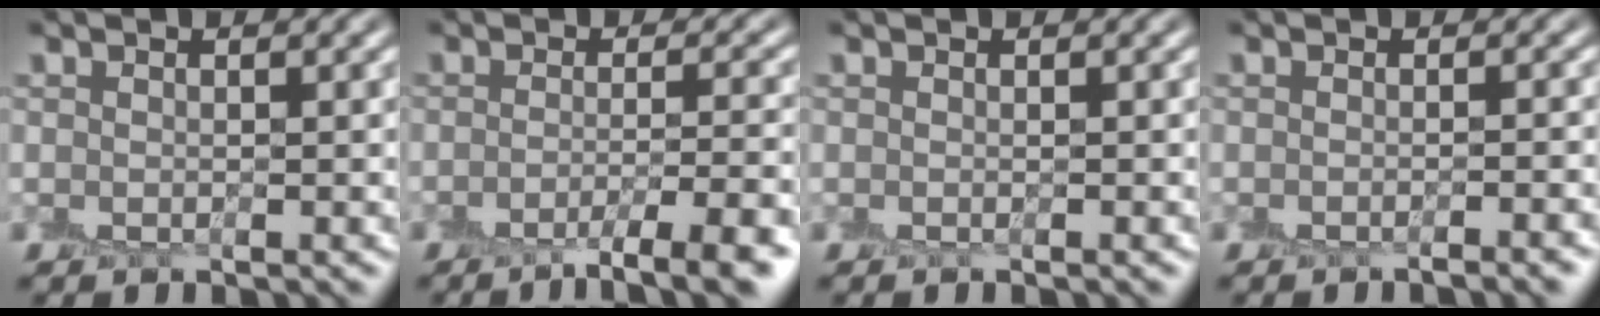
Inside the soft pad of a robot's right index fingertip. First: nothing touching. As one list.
[{"total": 5.6, "force": [-3.7, 0.9, 4.2], "torque": [-0.055, 0.002, -0.058]}, {"total": 0.6, "force": [-0.1, -0.5, -0.4], "torque": [0.005, 0.000, 0.000]}, {"total": 2.1, "force": [-1.7, 0.1, 1.3], "torque": [-0.006, -0.001, -0.024]}]